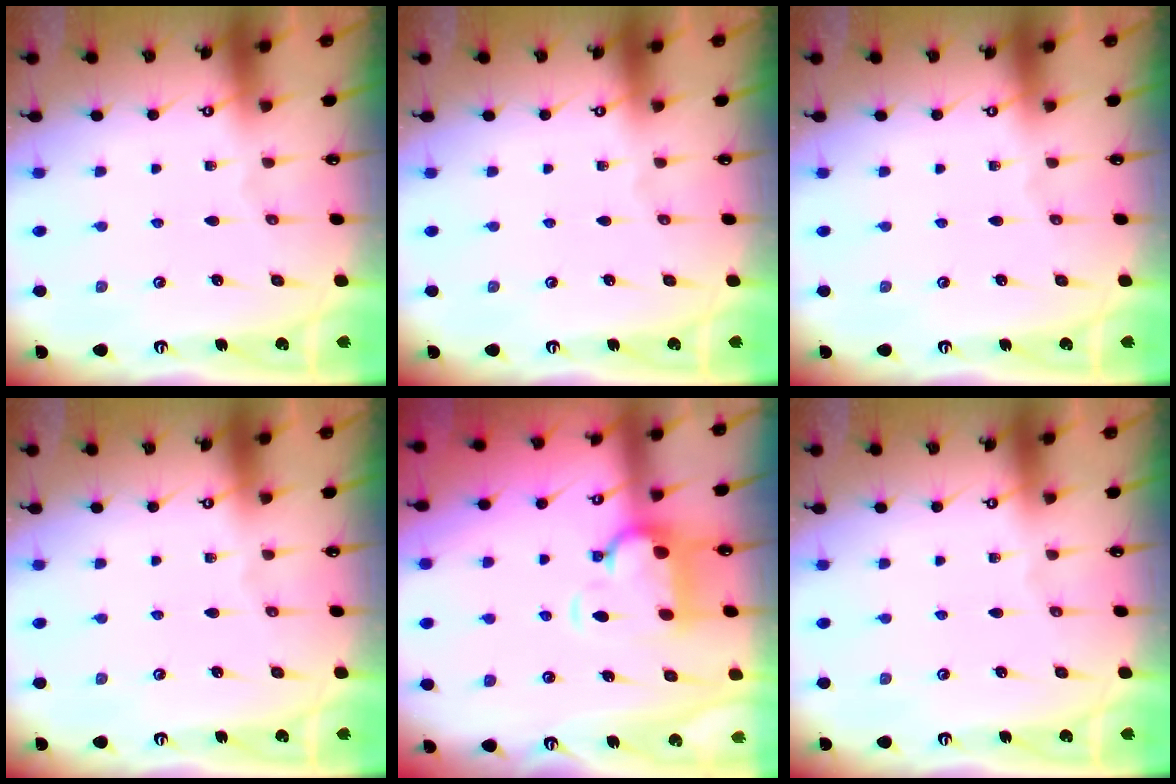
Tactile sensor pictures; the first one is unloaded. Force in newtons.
{"total": 0.0}
{"total": 0.0}
{"total": 0.0}
{"total": 2.8, "press": 2.5, "slide": 1.4}
{"total": 0.0}